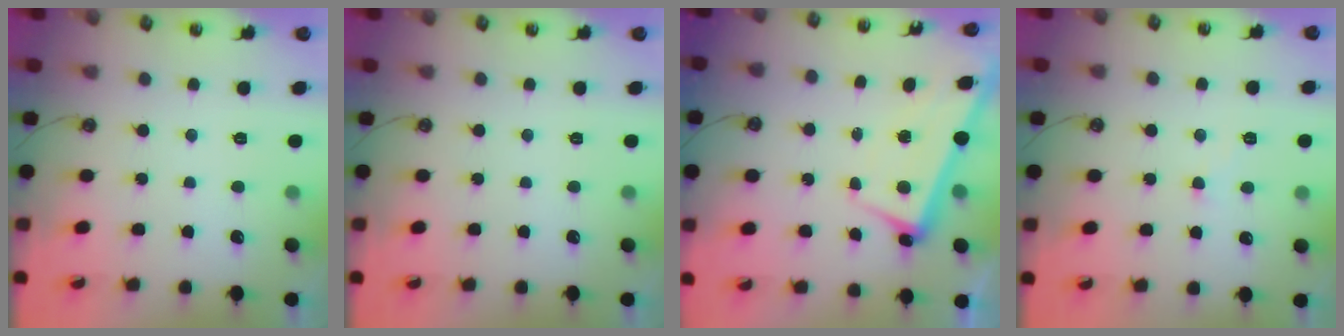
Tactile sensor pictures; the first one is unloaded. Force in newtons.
{"total": 0.0}
{"total": 2.2, "press": 2.1, "slide": 0.5}
{"total": 0.5, "press": 0.2, "slide": 0.5}